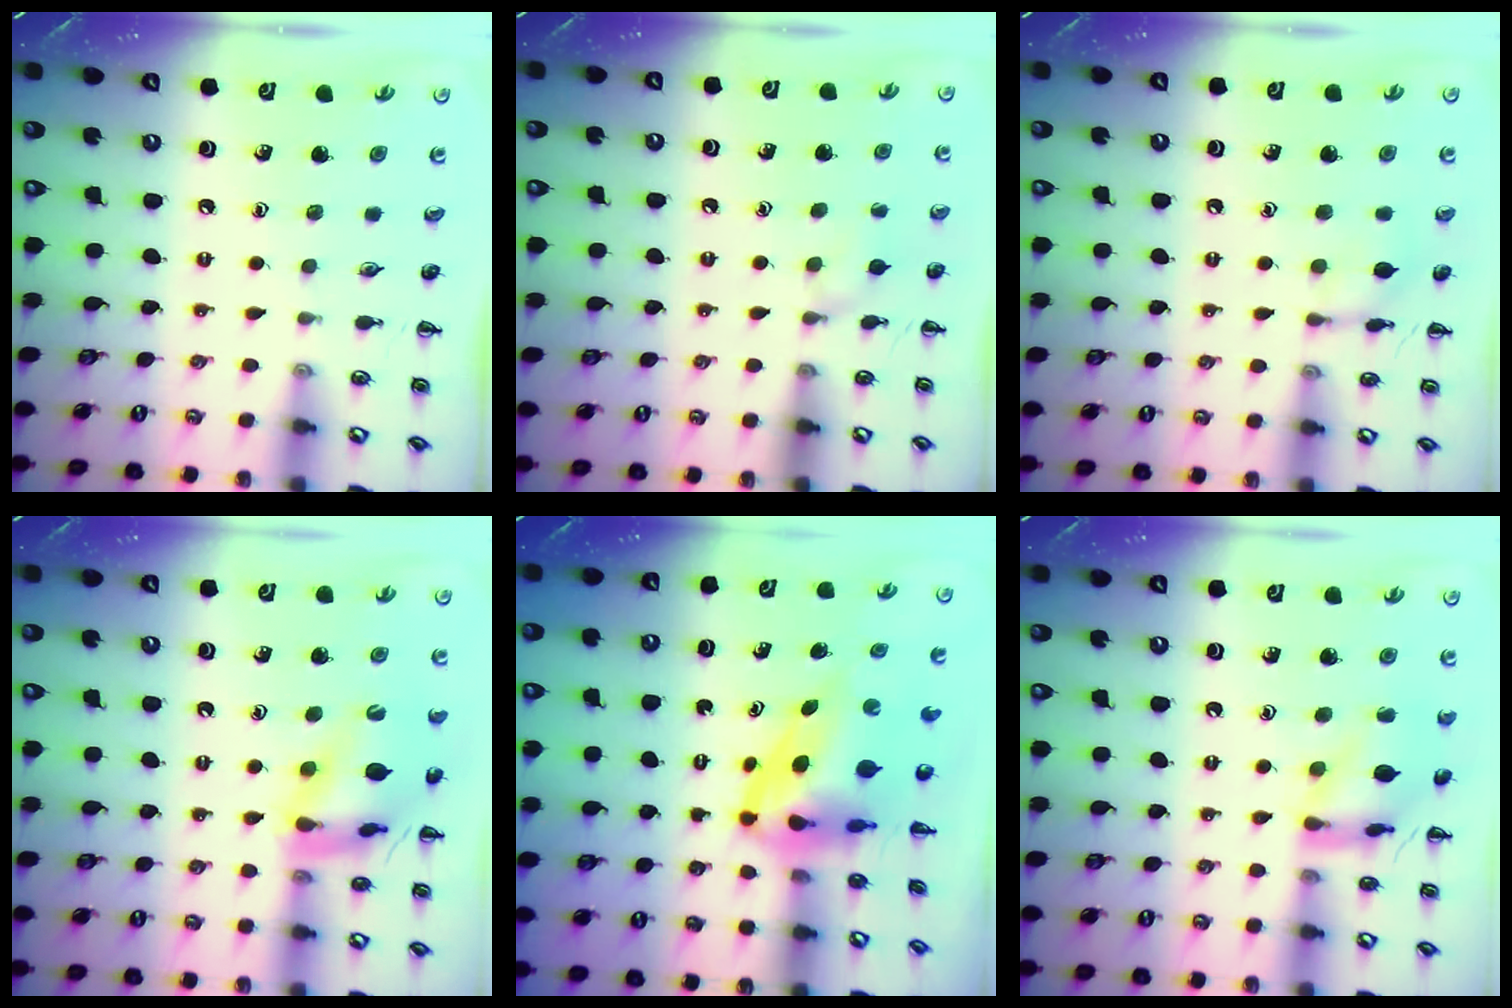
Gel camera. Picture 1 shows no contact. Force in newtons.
{"total": 6.6, "press": 6.2, "slide": 2.3}
{"total": 7.2, "press": 7.1, "slide": 1.4}
{"total": 14.5, "press": 14.4, "slide": 1.7}
{"total": 6.9, "press": 6.7, "slide": 1.7}
{"total": 11.7, "press": 11.7, "slide": 1.0}